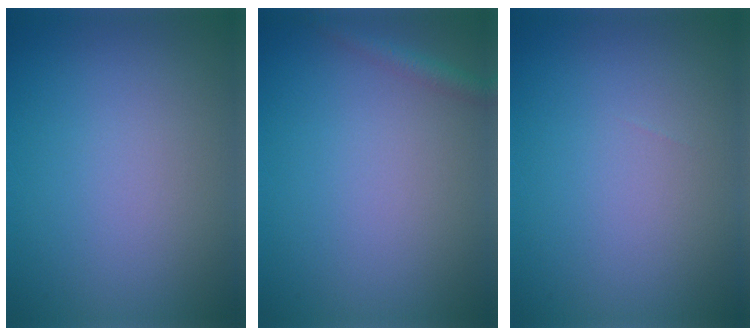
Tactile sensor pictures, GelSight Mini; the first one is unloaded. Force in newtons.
{"total": 1.4, "press": 1.4, "slide": 0.1}
{"total": 0.0}